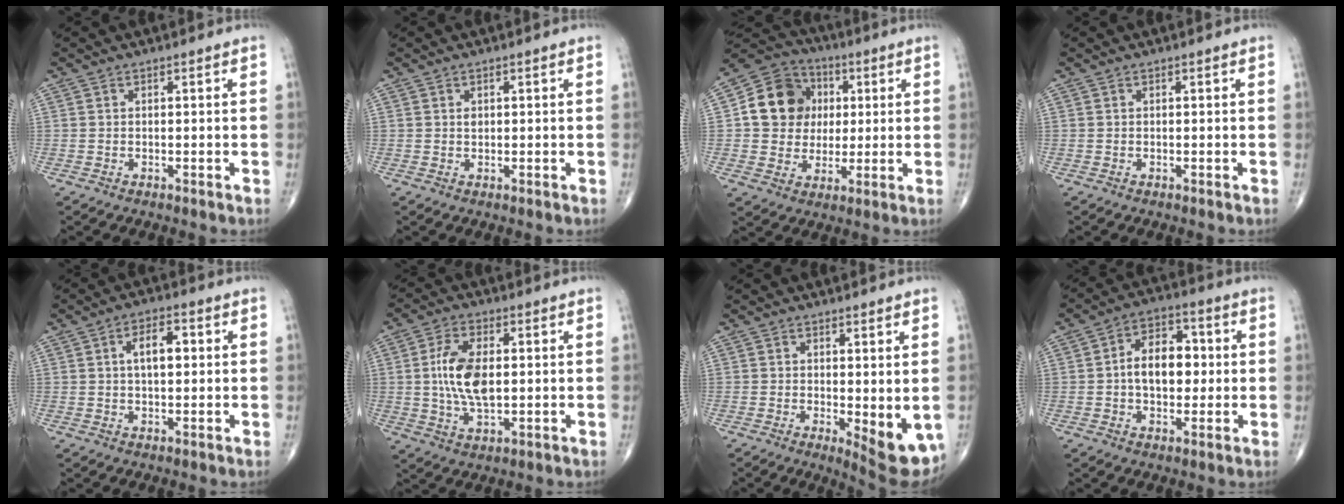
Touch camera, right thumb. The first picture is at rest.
{"total": 0.9, "force": [0.3, 0.7, 0.6], "torque": [-0.006, -0.001, 0.006]}
{"total": 13.8, "force": [2.4, 12.1, 6.2], "torque": [-0.076, 0.010, 0.038]}
{"total": 0.0}
{"total": 6.0, "force": [1.1, 3.0, 5.1], "torque": [-0.077, 0.009, 0.015]}
{"total": 10.5, "force": [0.8, 5.3, 9.1], "torque": [-0.179, -0.003, 0.019]}
{"total": 8.3, "force": [-1.4, 2.9, 7.7], "torque": [-0.093, -0.022, -0.010]}
{"total": 10.5, "force": [0.3, 6.8, 8.0], "torque": [-0.103, 0.020, -0.001]}